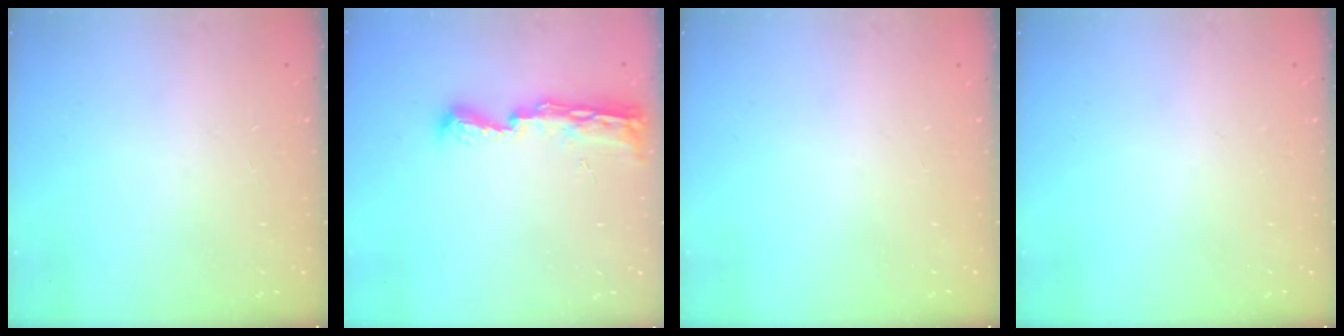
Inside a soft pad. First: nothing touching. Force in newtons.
{"total": 8.3, "press": 8.2, "slide": 0.9}
{"total": 0.0}
{"total": 0.0}